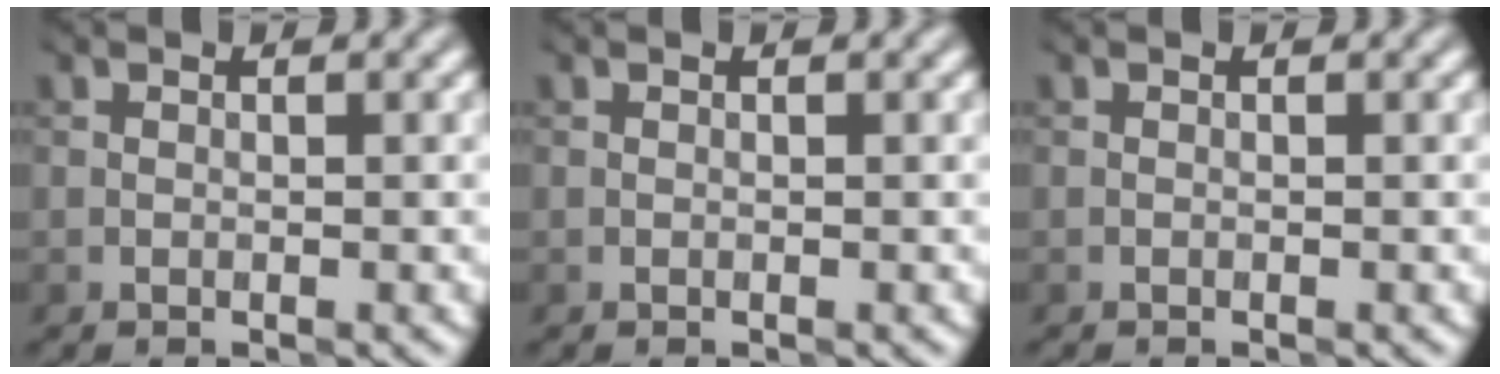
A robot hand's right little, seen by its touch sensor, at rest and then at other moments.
{"total": 0.0}
{"total": 0.0}